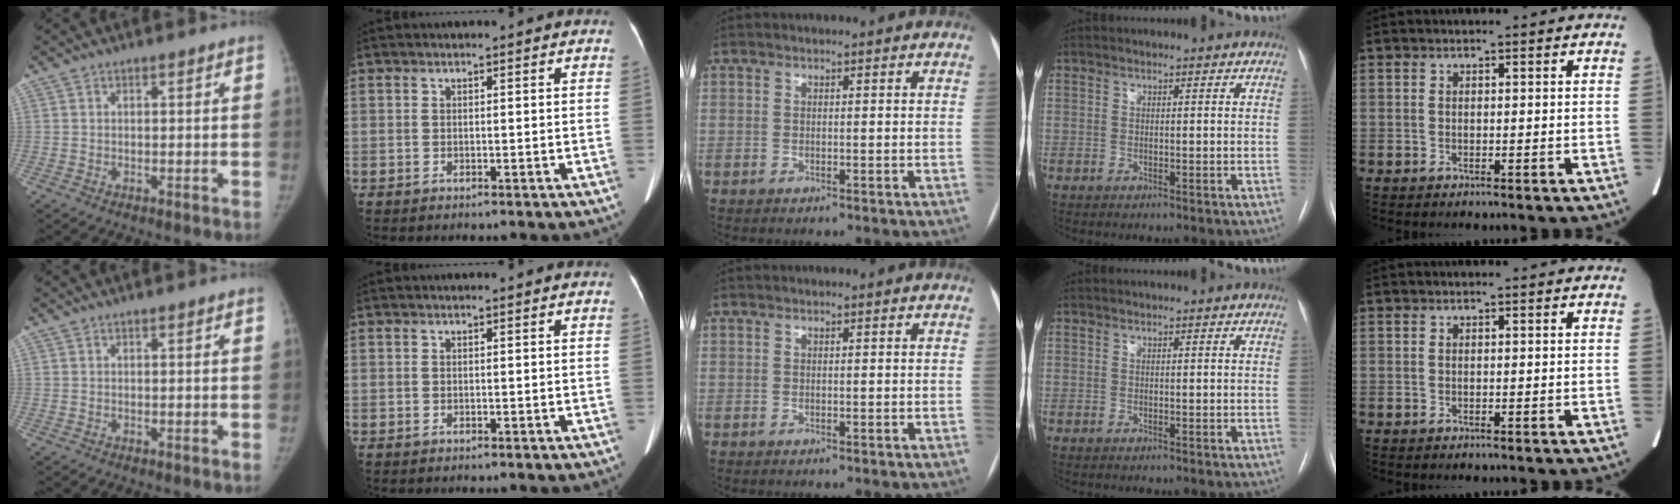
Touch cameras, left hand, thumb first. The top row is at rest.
{}